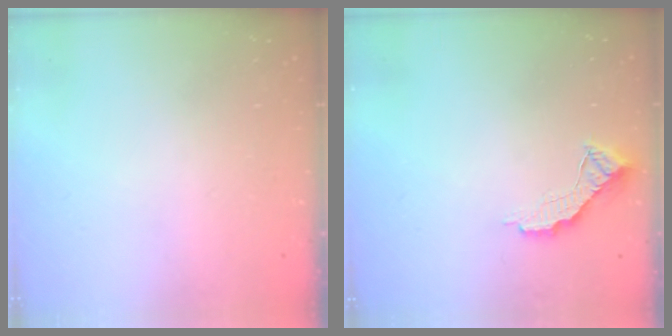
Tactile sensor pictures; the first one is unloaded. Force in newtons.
{"total": 8.1, "press": 8.1, "slide": 0.7}